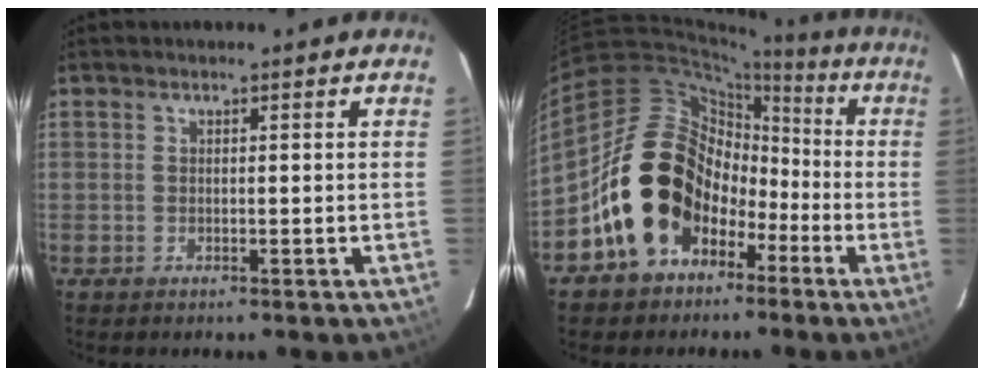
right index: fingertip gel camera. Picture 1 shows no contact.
{"total": 15.0, "force": [-5.5, 12.2, 6.7], "torque": [-0.133, 0.030, -0.071]}